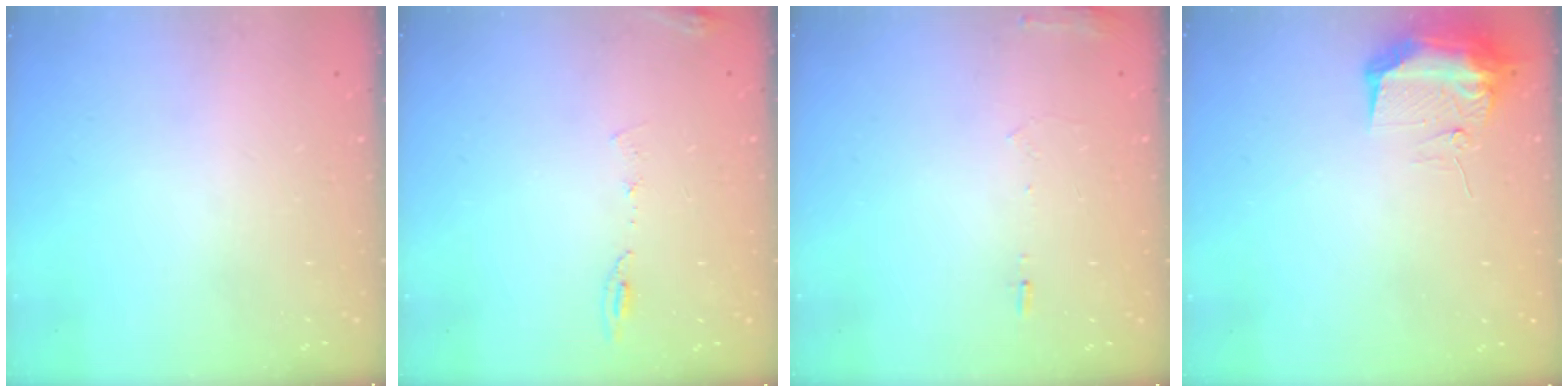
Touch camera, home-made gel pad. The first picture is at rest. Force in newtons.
{"total": 6.4, "press": 6.2, "slide": 1.6}
{"total": 6.4, "press": 6.2, "slide": 1.5}
{"total": 10.1, "press": 10.1, "slide": 0.3}